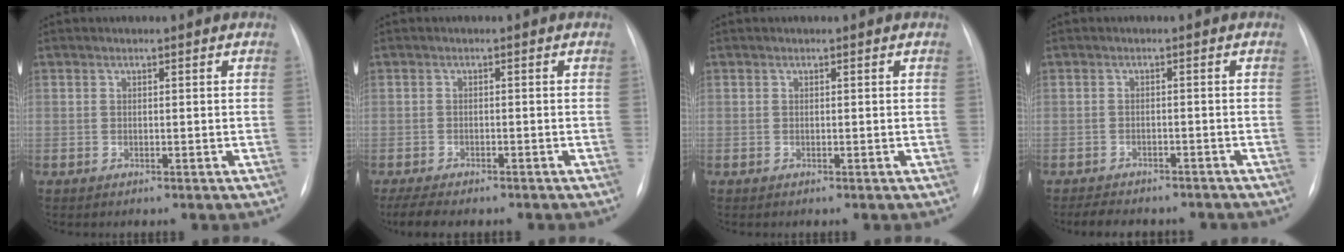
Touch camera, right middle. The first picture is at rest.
{"total": 6.7, "force": [-5.5, 1.9, 3.4], "torque": [-0.053, -0.009, -0.075]}
{"total": 0.0}
{"total": 8.6, "force": [-7.6, 2.9, 2.9], "torque": [-0.049, 0.003, -0.092]}